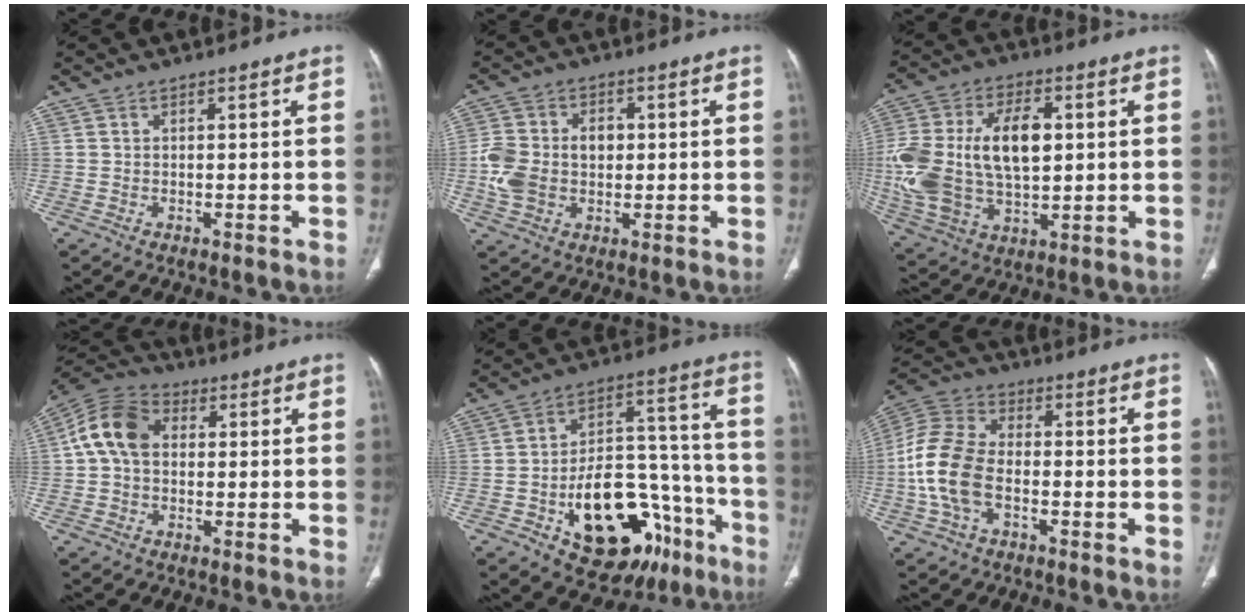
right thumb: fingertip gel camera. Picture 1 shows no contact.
{"total": 10.6, "force": [-0.2, 7.8, 7.2], "torque": [-0.135, 0.020, -0.002]}
{"total": 22.6, "force": [1.9, 13.3, 18.2], "torque": [-0.378, 0.004, 0.041]}
{"total": 10.3, "force": [1.1, 7.5, 7.0], "torque": [-0.131, 0.029, 0.009]}
{"total": 24.2, "force": [-11.1, 14.1, 16.3], "torque": [-0.204, 0.084, -0.152]}
{"total": 13.1, "force": [-2.9, 8.2, 9.8], "torque": [-0.214, 0.030, -0.061]}